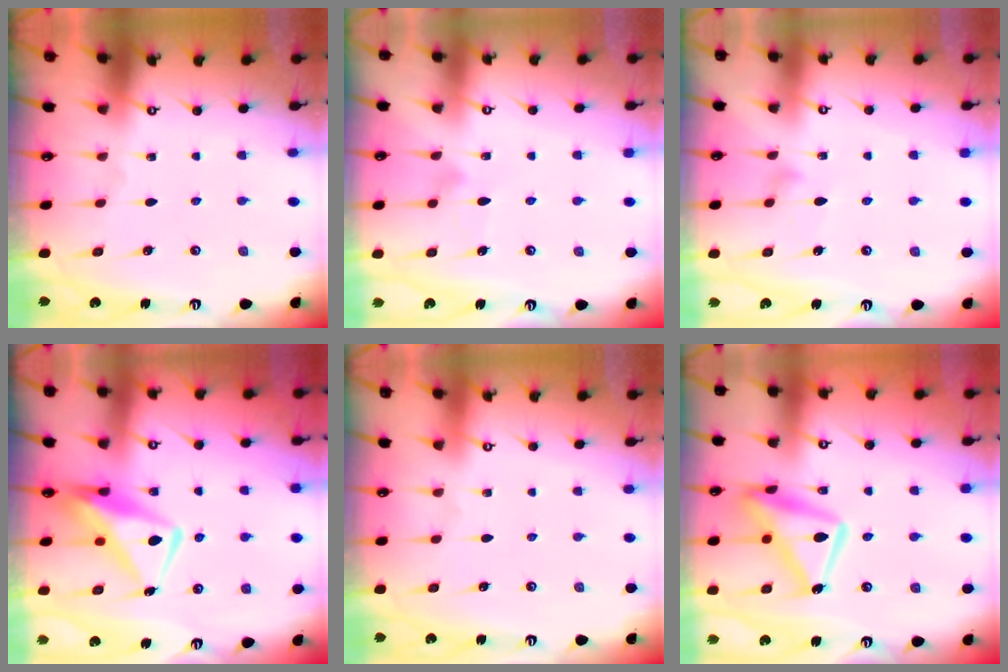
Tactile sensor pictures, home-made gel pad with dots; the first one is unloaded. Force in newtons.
{"total": 8.8, "press": 8.8, "slide": 0.4}
{"total": 7.0, "press": 7.0, "slide": 0.4}
{"total": 10.7, "press": 10.6, "slide": 1.2}
{"total": 3.8, "press": 3.8, "slide": 0.1}
{"total": 15.4, "press": 15.3, "slide": 1.2}